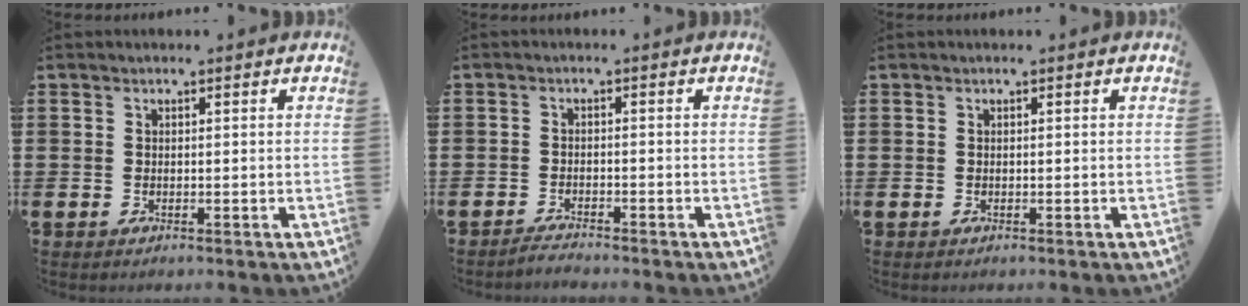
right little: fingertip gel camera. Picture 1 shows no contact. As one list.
[{"total": 1.5, "force": [-1.5, -0.1, 0.2], "torque": [-0.006, 0.001, -0.029]}, {"total": 0.0}]